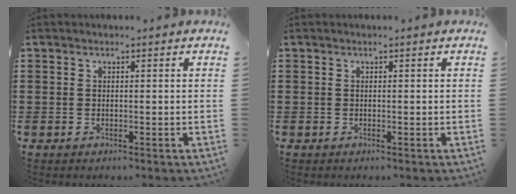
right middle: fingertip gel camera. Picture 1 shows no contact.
{"total": 0.0}